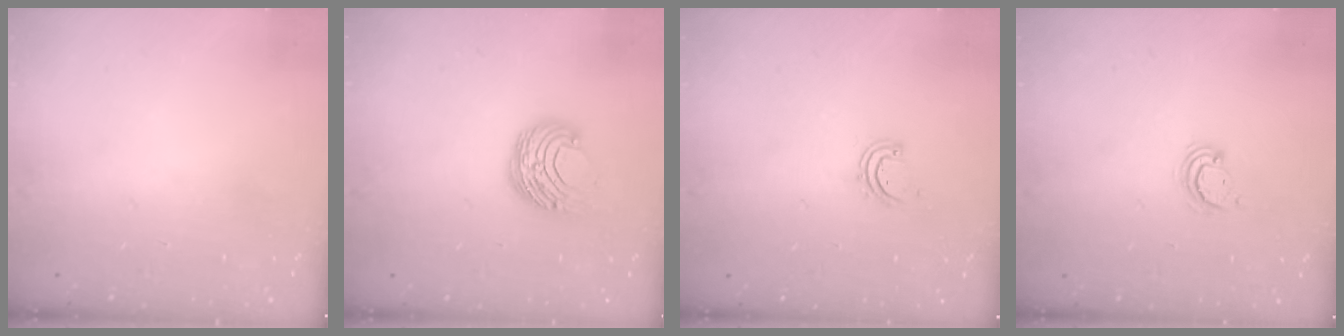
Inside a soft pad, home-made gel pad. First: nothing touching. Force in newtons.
{"total": 9.5, "press": 9.5, "slide": 0.6}
{"total": 2.9, "press": 2.9, "slide": 0.3}
{"total": 3.0, "press": 3.0, "slide": 0.2}